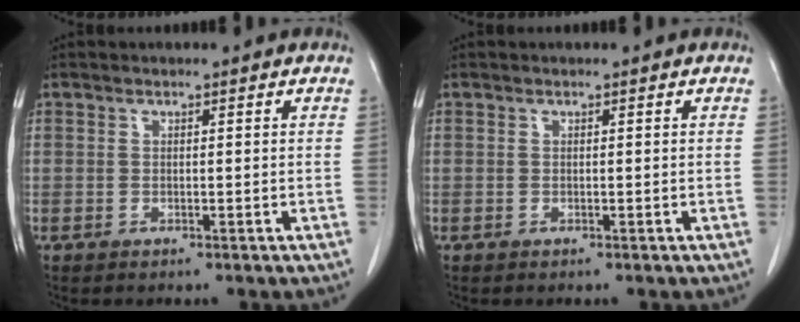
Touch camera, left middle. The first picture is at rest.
{"total": 0.0}